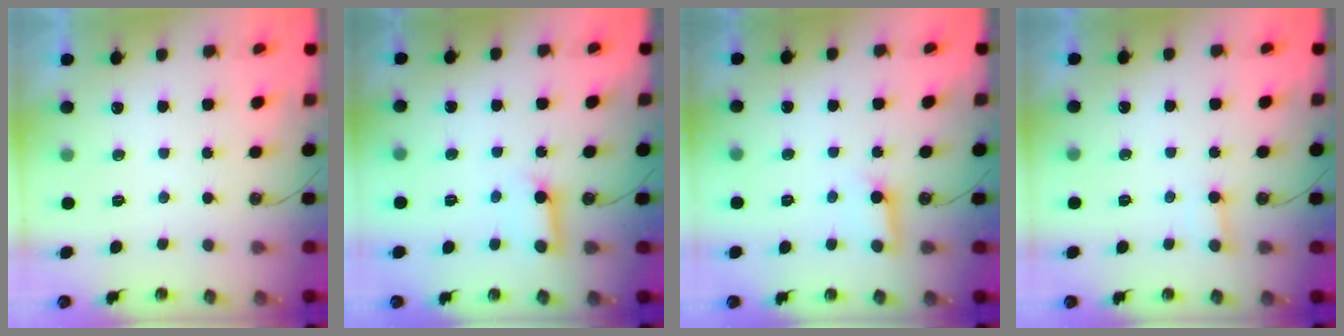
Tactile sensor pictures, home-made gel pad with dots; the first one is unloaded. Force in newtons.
{"total": 6.8, "press": 6.8, "slide": 0.7}
{"total": 3.3, "press": 3.3, "slide": 0.3}
{"total": 2.9, "press": 2.9, "slide": 0.2}